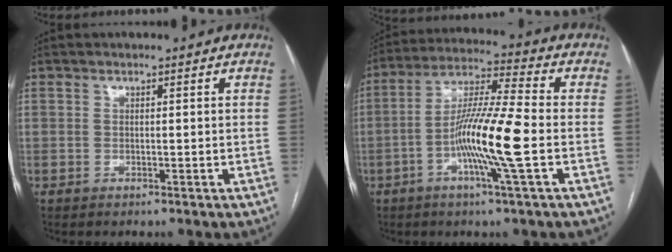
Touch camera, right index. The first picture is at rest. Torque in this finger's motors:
{"motor_torque": [1.83, -0.31, 0.93, 0.21]}